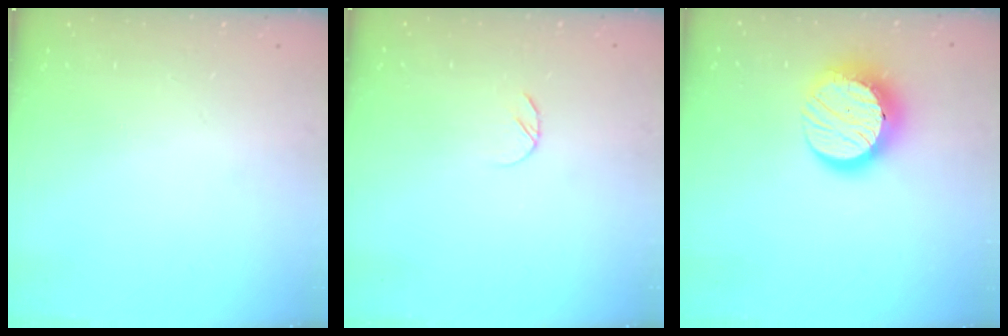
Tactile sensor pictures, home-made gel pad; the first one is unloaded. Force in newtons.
{"total": 3.2, "press": 3.2, "slide": 0.3}
{"total": 14.6, "press": 14.6, "slide": 0.7}